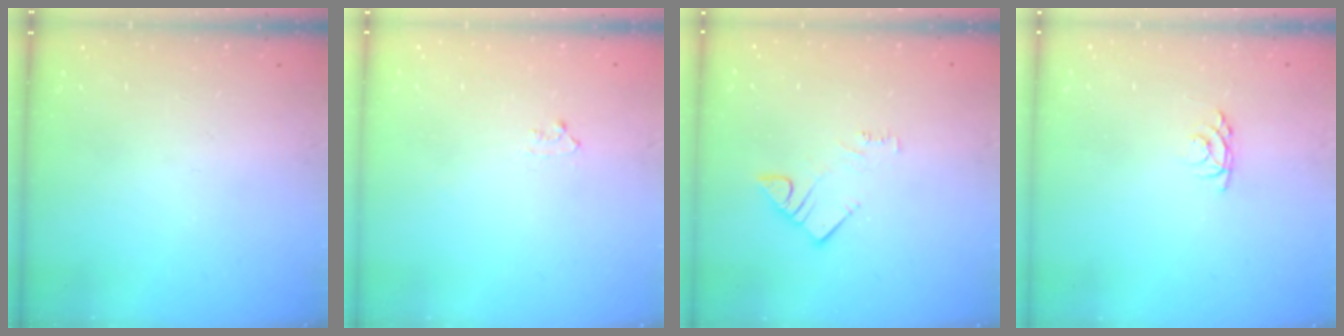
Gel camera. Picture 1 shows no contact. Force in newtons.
{"total": 4.6, "press": 4.5, "slide": 0.5}
{"total": 3.7, "press": 3.7, "slide": 0.3}
{"total": 3.4, "press": 3.3, "slide": 0.5}